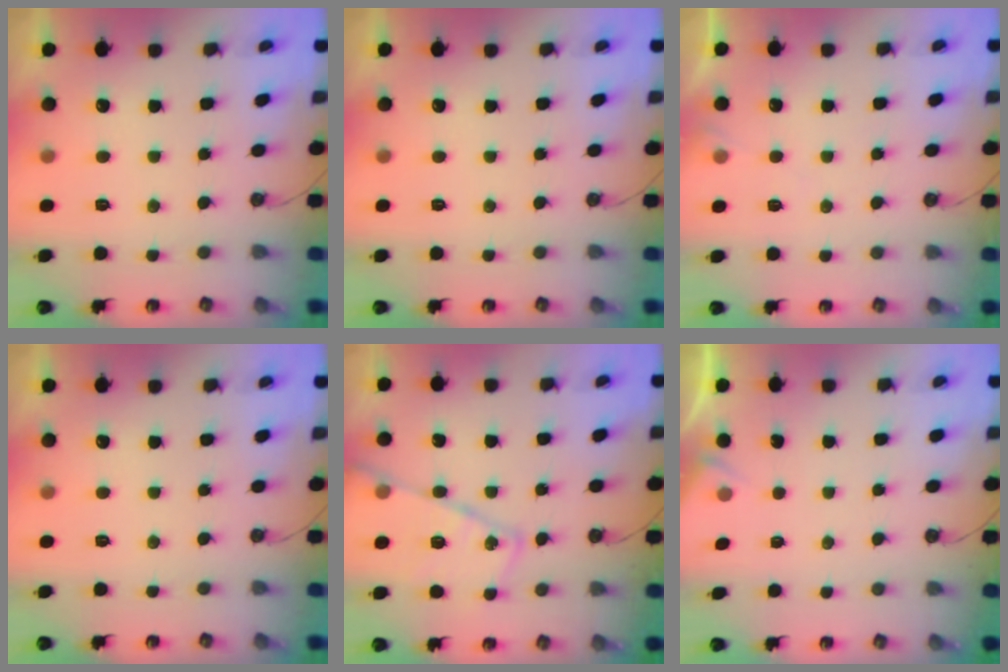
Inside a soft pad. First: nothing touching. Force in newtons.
{"total": 0.0}
{"total": 4.1, "press": 4.1, "slide": 0.7}
{"total": 0.0}
{"total": 16.8, "press": 16.7, "slide": 1.8}
{"total": 2.5, "press": 2.5, "slide": 0.4}